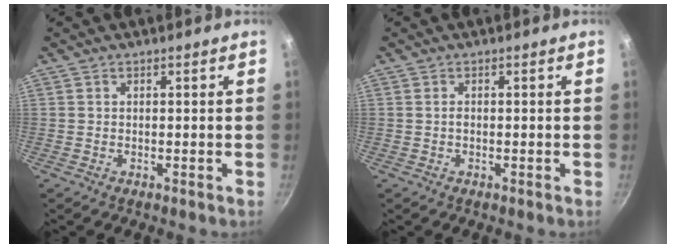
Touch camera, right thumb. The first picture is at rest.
{"total": 1.2, "force": [-0.3, 0.7, 1.0], "torque": [-0.018, 0.004, -0.006]}